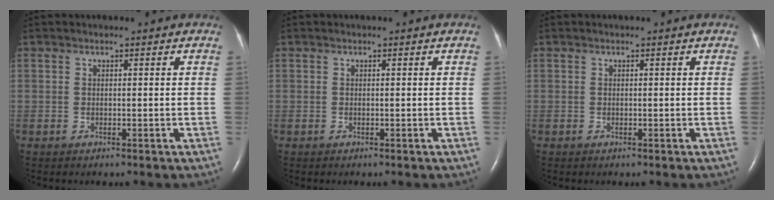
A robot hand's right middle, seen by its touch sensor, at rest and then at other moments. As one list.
[{"total": 0.0}, {"total": 0.0}]